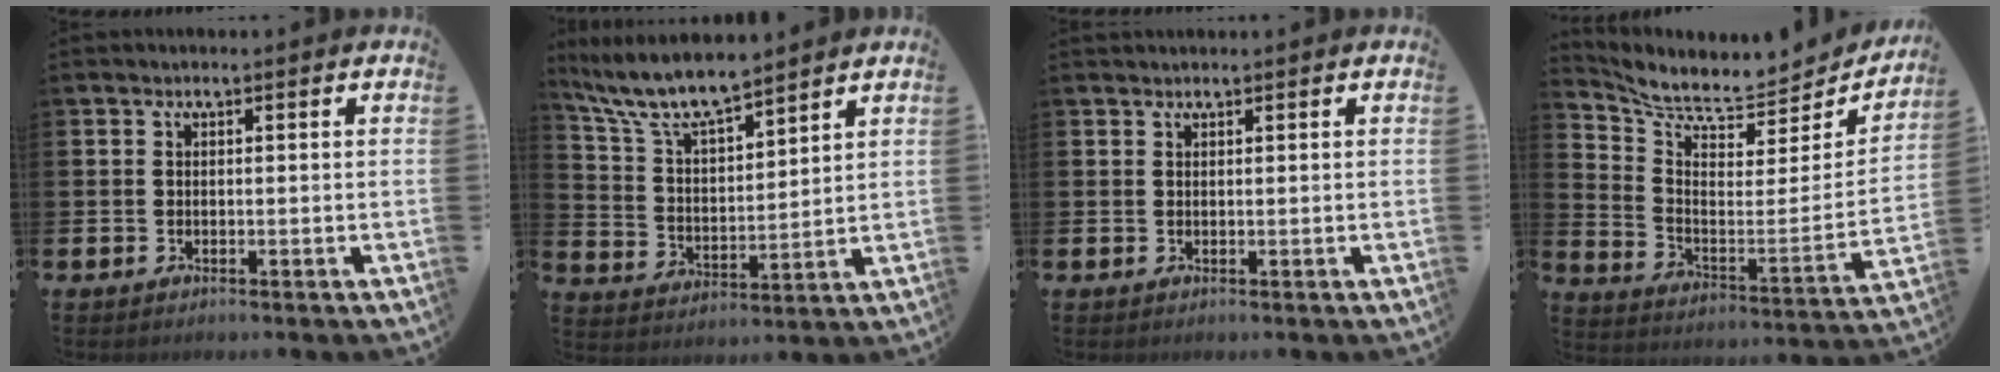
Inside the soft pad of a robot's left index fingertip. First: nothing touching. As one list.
[{"total": 8.5, "force": [7.7, 1.5, 3.3], "torque": [-0.100, -0.040, 0.139]}, {"total": 0.6, "force": [0.6, 0.0, -0.1], "torque": [0.007, -0.003, 0.011]}, {"total": 7.0, "force": [6.0, 2.4, 2.5], "torque": [-0.065, -0.062, 0.097]}]